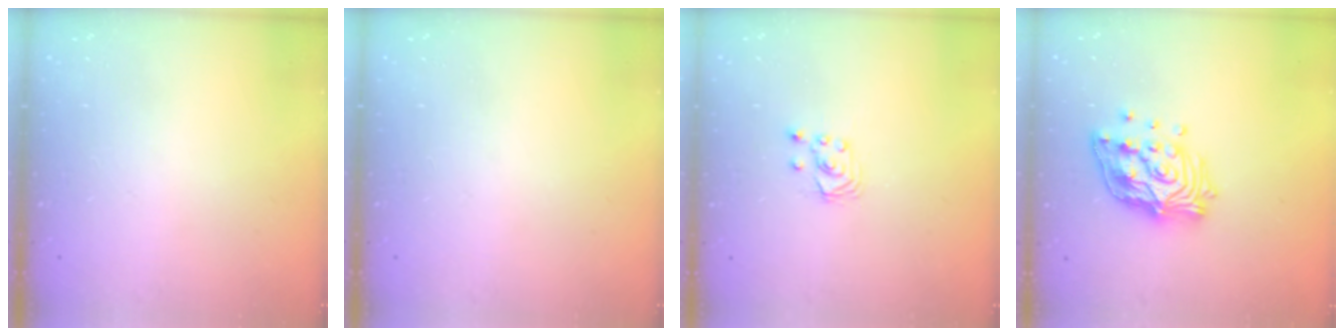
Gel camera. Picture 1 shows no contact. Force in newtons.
{"total": 0.0}
{"total": 2.6, "press": 2.6, "slide": 0.3}
{"total": 15.1, "press": 15.1, "slide": 1.2}